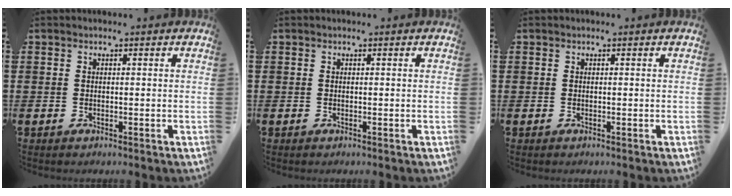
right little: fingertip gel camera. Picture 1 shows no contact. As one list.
[{"total": 0.0}, {"total": 0.0}]